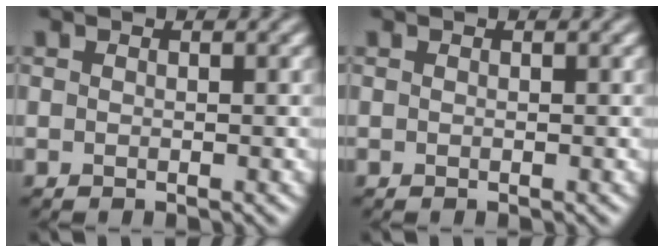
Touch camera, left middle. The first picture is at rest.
{"total": 0.0}